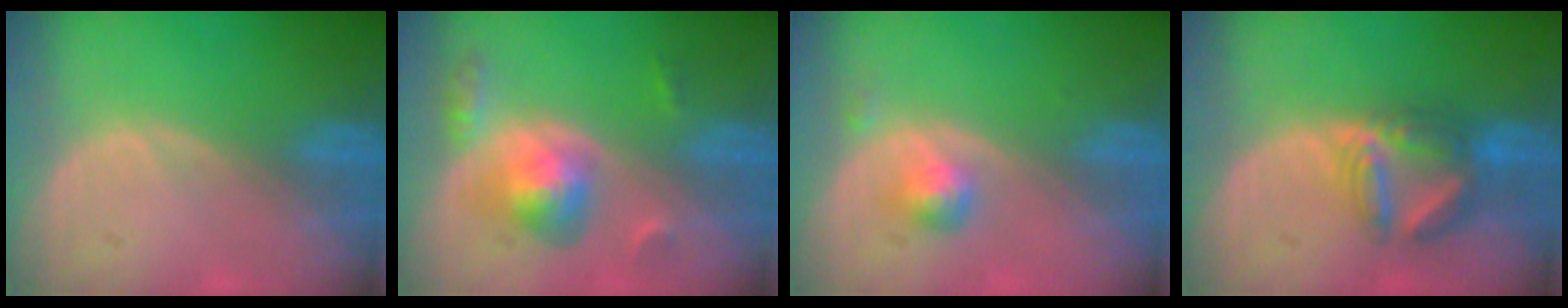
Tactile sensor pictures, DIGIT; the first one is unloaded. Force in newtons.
{"total": 5.9, "press": 5.5, "slide": 1.9}
{"total": 2.4, "press": 2.4, "slide": 0.2}
{"total": 6.5, "press": 6.4, "slide": 1.2}